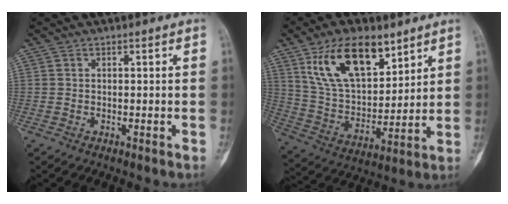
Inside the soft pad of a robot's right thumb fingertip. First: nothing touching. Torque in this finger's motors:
{"motor_torque": [-0.79, 1.33, 0.67, 0.14, 0.41]}